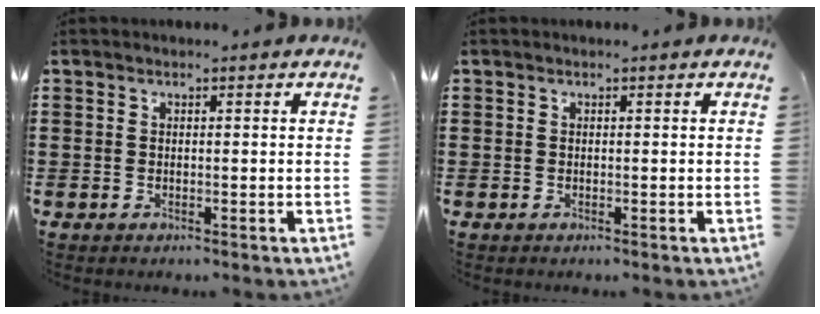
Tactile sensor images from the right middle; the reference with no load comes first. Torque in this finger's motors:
{"motor_torque": [0.04, -0.04, 0.00, 0.00]}